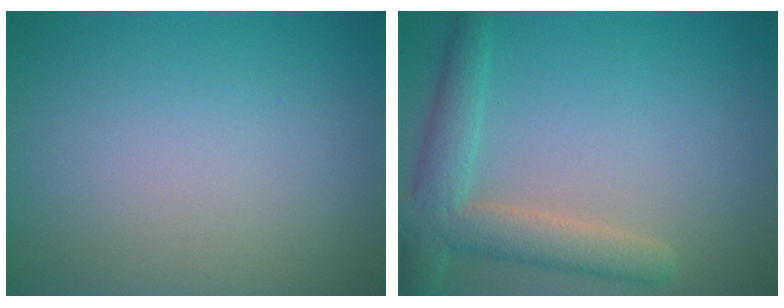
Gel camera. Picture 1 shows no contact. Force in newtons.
{"total": 4.6, "press": 4.6, "slide": 0.6}